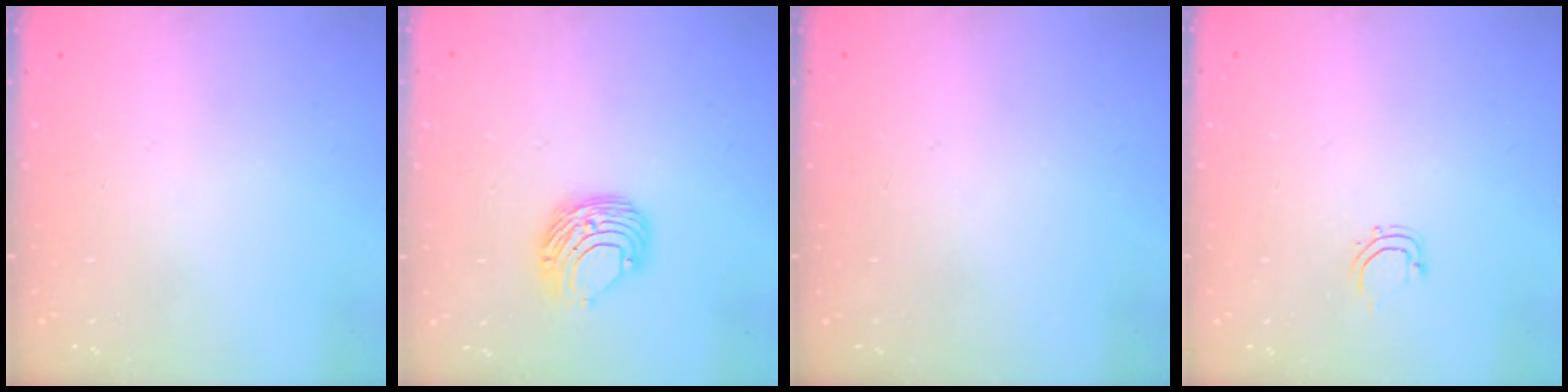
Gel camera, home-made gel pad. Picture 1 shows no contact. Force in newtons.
{"total": 8.7, "press": 8.6, "slide": 0.7}
{"total": 0.0}
{"total": 2.8, "press": 2.7, "slide": 0.5}